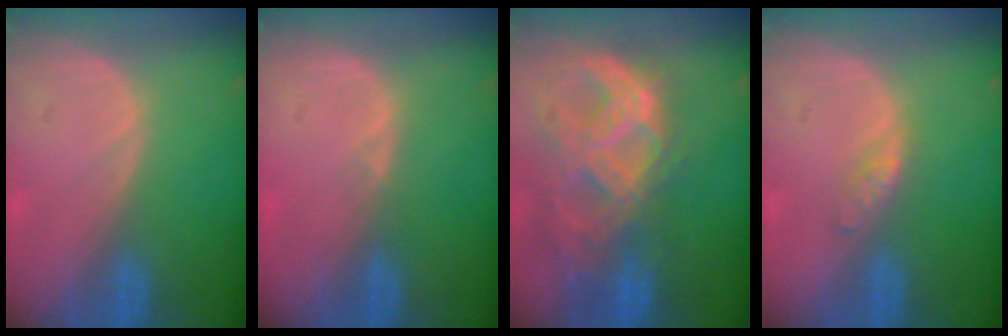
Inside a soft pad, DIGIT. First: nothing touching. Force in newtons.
{"total": 0.6, "press": 0.5, "slide": 0.3}
{"total": 11.4, "press": 9.7, "slide": 6.1}
{"total": 2.0, "press": 2.0, "slide": 0.1}